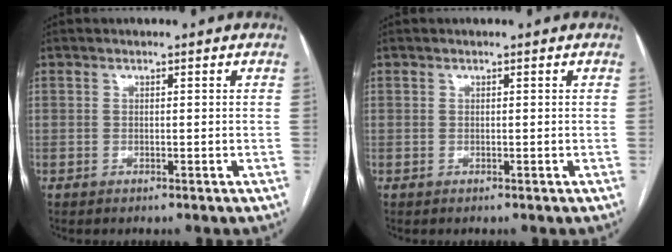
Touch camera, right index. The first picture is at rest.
{"total": 0.0}